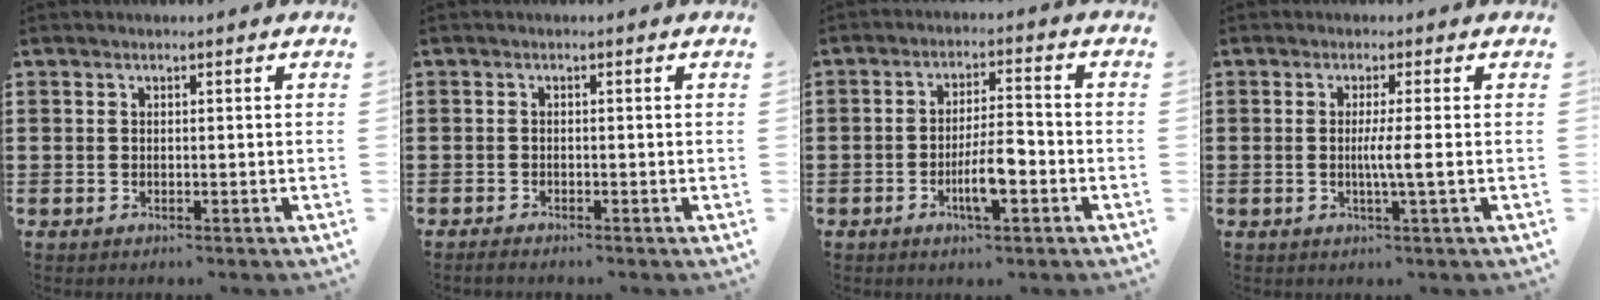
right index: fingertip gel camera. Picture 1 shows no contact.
{"total": 0.6, "force": [-0.6, 0.0, 0.1], "torque": [-0.003, -0.002, -0.013]}
{"total": 6.5, "force": [-2.5, 1.7, 5.8], "torque": [-0.117, -0.004, -0.049]}
{"total": 3.6, "force": [-0.4, -0.5, 3.6], "torque": [-0.064, -0.011, -0.011]}